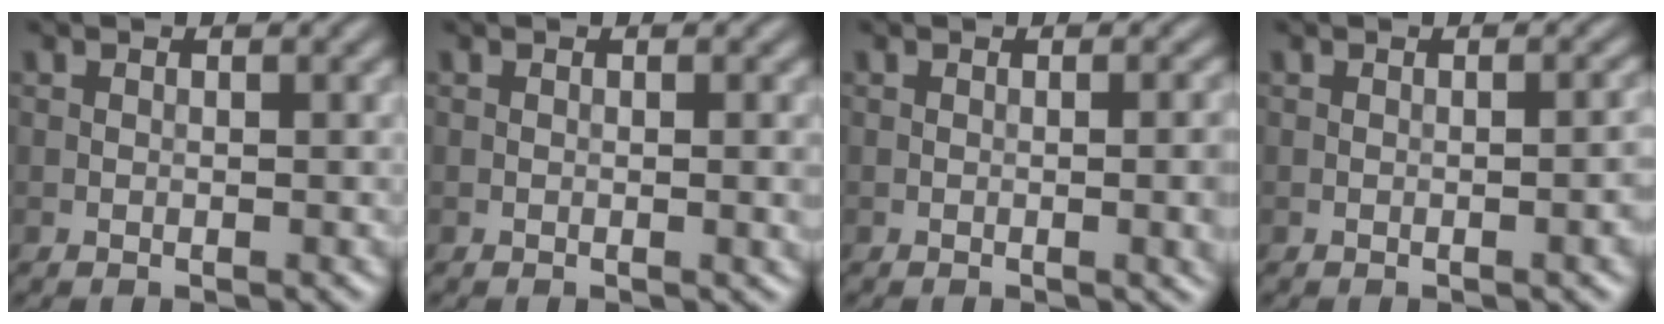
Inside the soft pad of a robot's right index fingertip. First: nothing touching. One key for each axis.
{"total": 1.4, "fx": 0.0, "fy": 0.3, "fz": 1.3, "tx": -0.017, "ty": -0.003, "tz": -0.002}
{"total": 4.1, "fx": -0.3, "fy": 1.6, "fz": 3.8, "tx": -0.036, "ty": -0.003, "tz": -0.001}
{"total": 3.0, "fx": -0.5, "fy": 1.0, "fz": 2.8, "tx": -0.027, "ty": 0.001, "tz": -0.006}